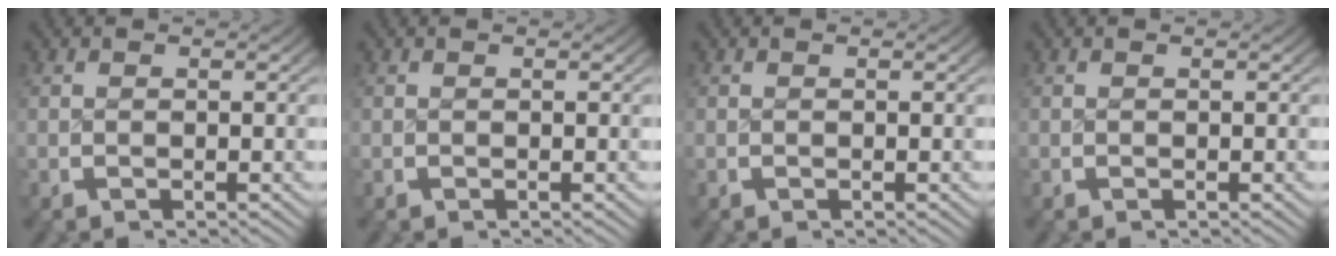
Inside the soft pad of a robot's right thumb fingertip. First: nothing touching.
{"total": 0.0}
{"total": 0.0}
{"total": 0.0}